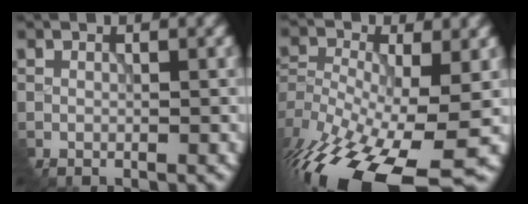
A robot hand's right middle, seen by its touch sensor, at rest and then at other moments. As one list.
[{"total": 15.7, "force": [-8.6, 6.2, 11.6], "torque": [-0.242, -0.013, -0.130]}]